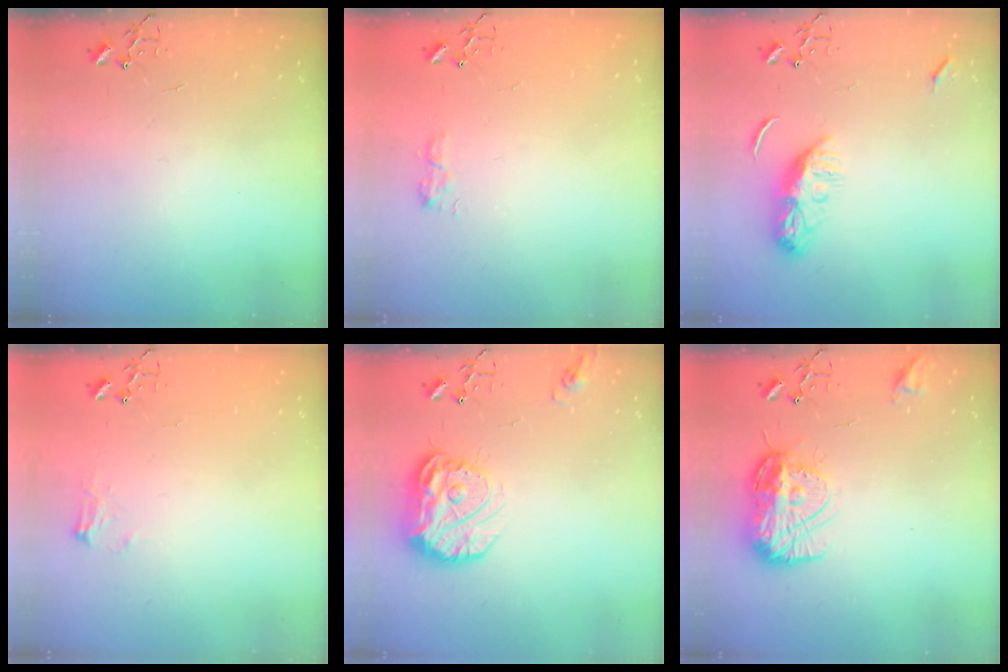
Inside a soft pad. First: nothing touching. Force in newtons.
{"total": 8.0, "press": 7.9, "slide": 0.7}
{"total": 9.6, "press": 9.6, "slide": 0.7}
{"total": 7.1, "press": 7.1, "slide": 0.2}
{"total": 16.7, "press": 16.6, "slide": 1.2}
{"total": 14.7, "press": 14.6, "slide": 1.5}